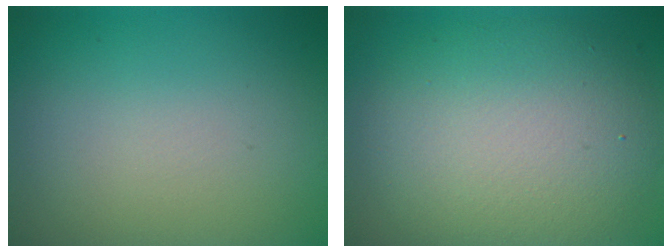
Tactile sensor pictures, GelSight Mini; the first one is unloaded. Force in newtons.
{"total": 9.0, "press": 9.0, "slide": 0.9}